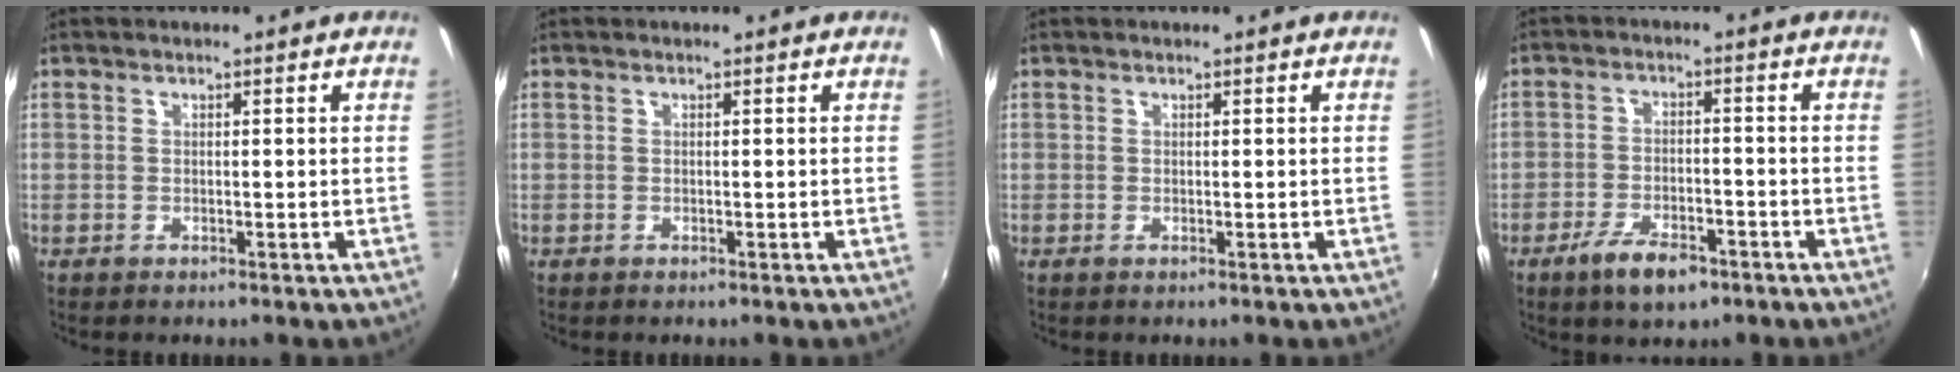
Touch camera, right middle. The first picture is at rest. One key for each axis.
{"total": 0.0}
{"total": 0.0}
{"total": 7.4, "fx": -4.8, "fy": 3.2, "fz": 4.6, "tx": -0.103, "ty": -0.007, "tz": -0.080}